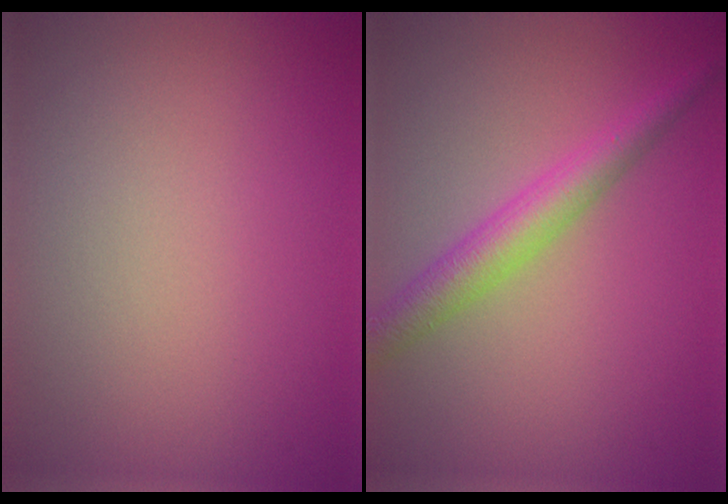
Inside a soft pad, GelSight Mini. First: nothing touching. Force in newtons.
{"total": 3.7, "press": 3.7, "slide": 0.1}